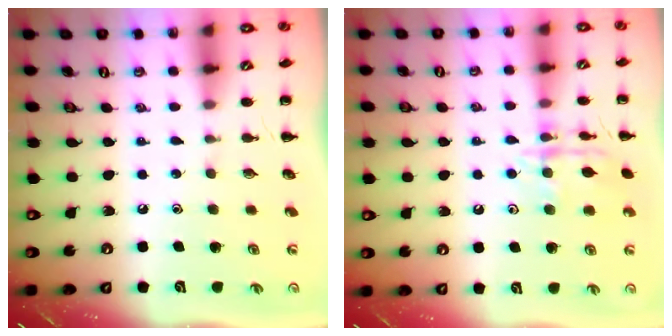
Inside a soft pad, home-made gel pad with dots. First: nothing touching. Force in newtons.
{"total": 12.2, "press": 12.2, "slide": 0.6}